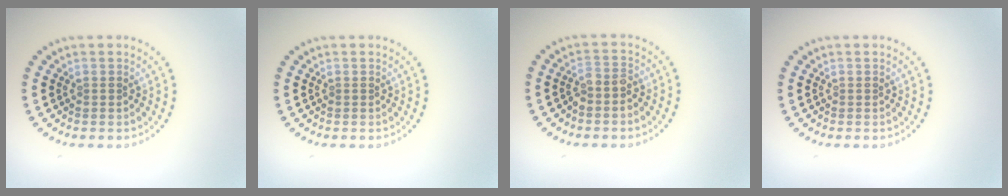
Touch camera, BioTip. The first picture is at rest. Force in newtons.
{"total": 0.0}
{"total": 1.7, "press": 1.4, "slide": 0.9}
{"total": 0.0}